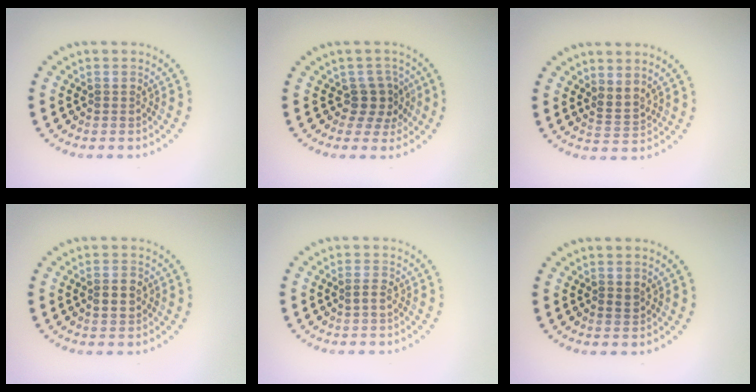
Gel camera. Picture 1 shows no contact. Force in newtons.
{"total": 2.7, "press": 2.2, "slide": 1.6}
{"total": 2.0, "press": 1.4, "slide": 1.3}
{"total": 2.3, "press": 2.3, "slide": 0.1}
{"total": 1.0, "press": 1.0, "slide": 0.2}
{"total": 0.7, "press": 0.7, "slide": 0.2}